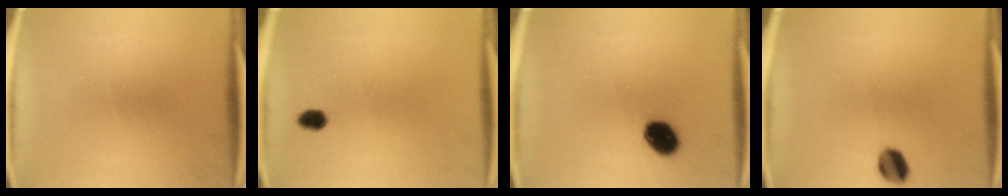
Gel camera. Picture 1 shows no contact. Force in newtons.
{"total": 2.3}
{"total": 7.5}
{"total": 5.0}